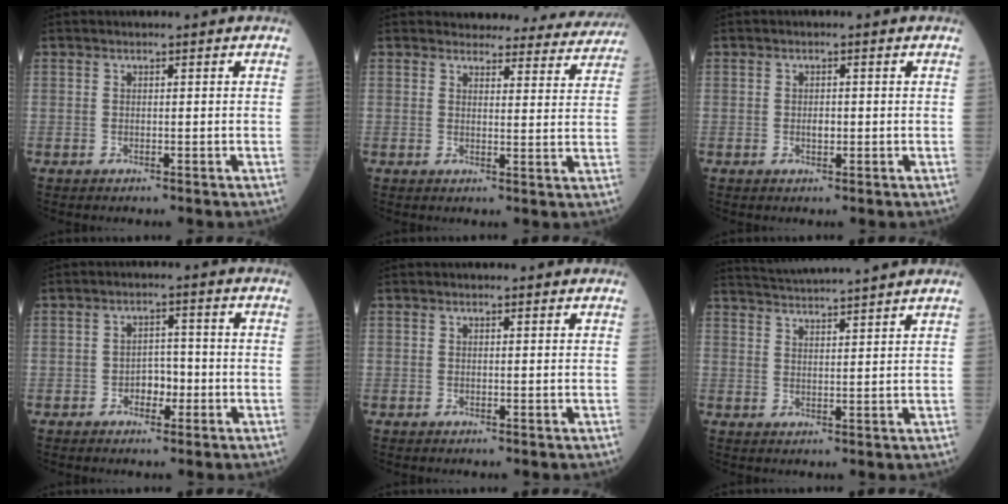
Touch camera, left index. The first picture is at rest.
{"total": 15.9, "force": [15.2, 3.9, 2.4], "torque": [0.006, -0.033, 0.153]}
{"total": 1.4, "force": [-0.2, 0.7, 1.1], "torque": [-0.021, 0.001, -0.002]}
{"total": 3.3, "force": [-1.2, 2.0, 2.3], "torque": [-0.031, 0.008, -0.023]}
{"total": 0.8, "force": [0.7, 0.2, 0.4], "torque": [-0.011, 0.003, 0.007]}
{"total": 11.9, "force": [11.1, -1.1, 4.1], "torque": [-0.081, 0.019, 0.159]}